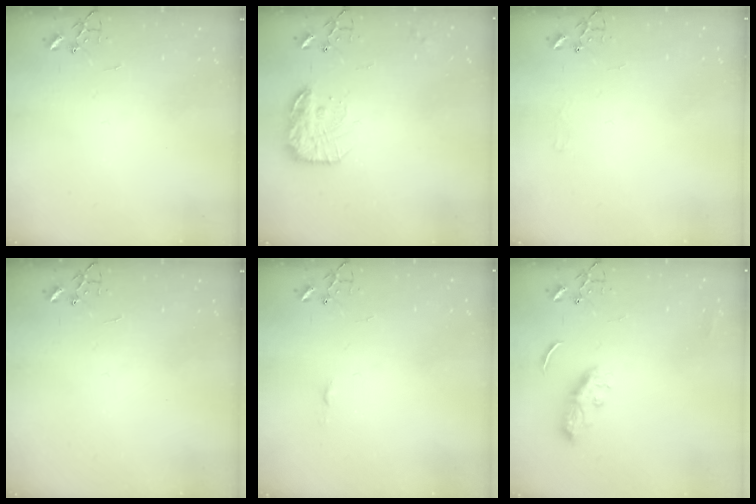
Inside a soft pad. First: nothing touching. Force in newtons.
{"total": 15.4, "press": 15.3, "slide": 0.8}
{"total": 6.4, "press": 6.4, "slide": 0.8}
{"total": 0.0}
{"total": 3.3, "press": 3.3, "slide": 0.4}
{"total": 8.4, "press": 8.4, "slide": 0.2}